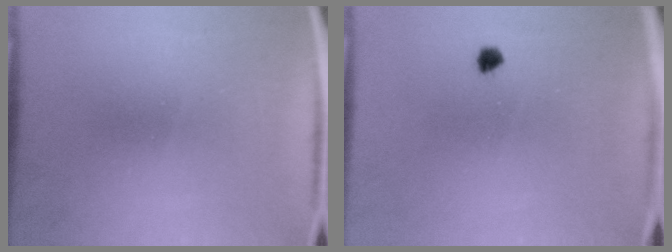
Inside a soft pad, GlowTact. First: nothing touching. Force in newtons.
{"total": 1.3}